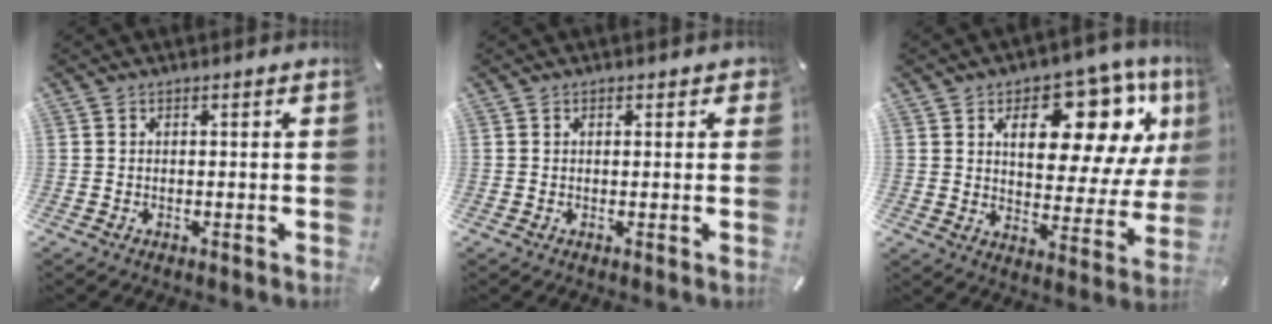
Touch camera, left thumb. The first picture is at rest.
{"total": 1.1, "force": [0.3, 0.8, 0.6], "torque": [0.004, 0.000, 0.001]}
{"total": 19.0, "force": [9.6, 10.1, 13.0], "torque": [-0.169, -0.056, 0.153]}